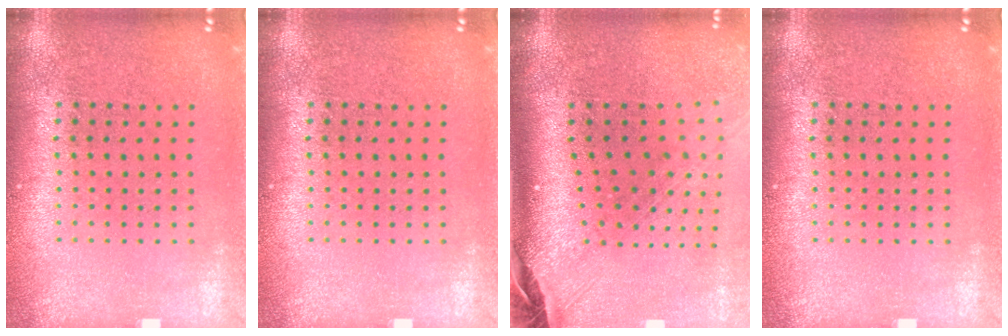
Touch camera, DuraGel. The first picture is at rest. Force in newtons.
{"total": 0.0}
{"total": 2.9, "press": 2.1, "slide": 2.0}
{"total": 0.0}